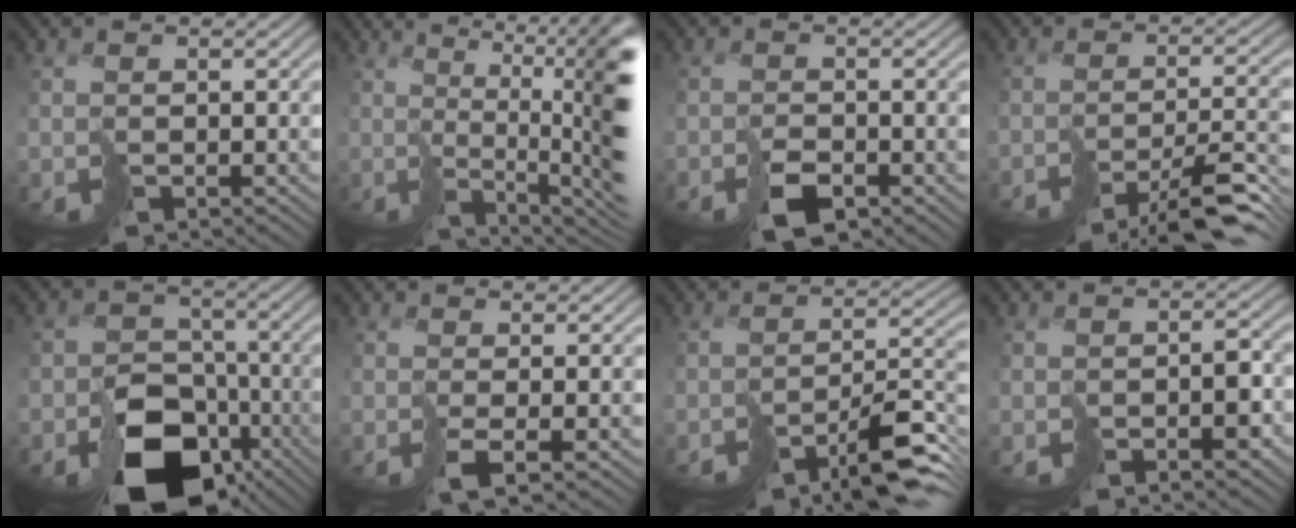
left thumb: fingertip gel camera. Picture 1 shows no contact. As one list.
[{"total": 13.5, "force": [1.1, 3.9, 12.9], "torque": [-0.141, 0.015, 0.026]}, {"total": 2.8, "force": [-1.9, 1.2, 1.7], "torque": [-0.016, 0.004, -0.031]}, {"total": 8.8, "force": [-6.7, 1.3, 5.6], "torque": [-0.080, -0.003, -0.105]}, {"total": 11.8, "force": [-6.7, 8.0, 5.6], "torque": [-0.091, -0.028, -0.107]}, {"total": 2.2, "force": [-0.4, -0.2, 2.2], "torque": [-0.034, 0.002, -0.003]}, {"total": 8.0, "force": [-5.4, 2.1, 5.5], "torque": [-0.065, -0.004, -0.092]}, {"total": 2.6, "force": [-1.9, 0.8, 1.7], "torque": [-0.010, 0.006, -0.030]}]